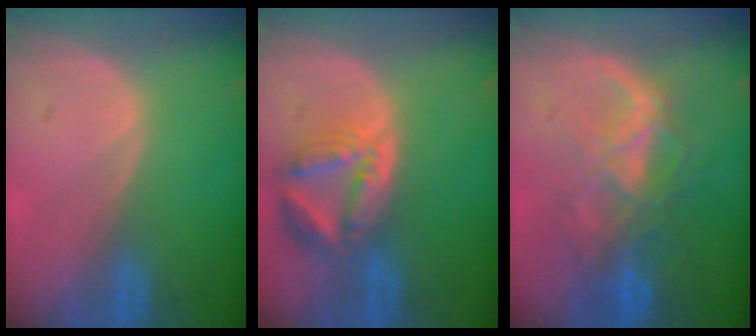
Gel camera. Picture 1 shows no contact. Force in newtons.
{"total": 8.0, "press": 7.1, "slide": 3.8}
{"total": 8.9, "press": 7.5, "slide": 4.7}